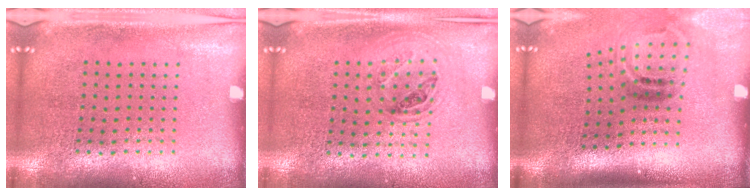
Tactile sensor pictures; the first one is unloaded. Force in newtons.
{"total": 1.0, "press": 0.9, "slide": 0.3}
{"total": 2.1, "press": 1.3, "slide": 1.7}